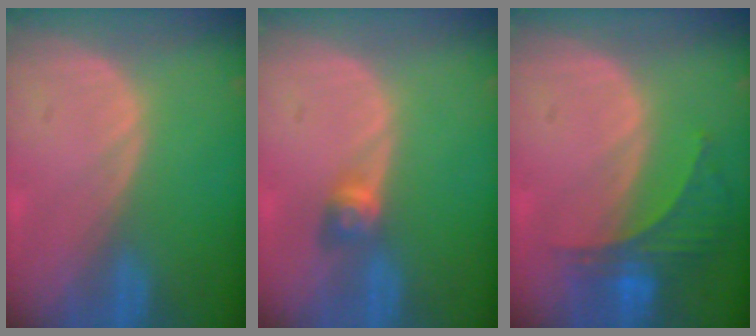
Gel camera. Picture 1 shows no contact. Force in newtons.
{"total": 2.9, "press": 2.5, "slide": 1.5}
{"total": 6.1, "press": 5.7, "slide": 2.1}